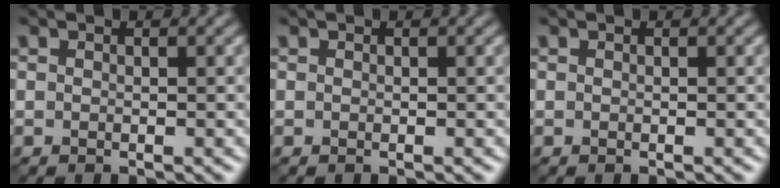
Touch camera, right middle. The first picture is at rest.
{"total": 0.0}
{"total": 0.0}